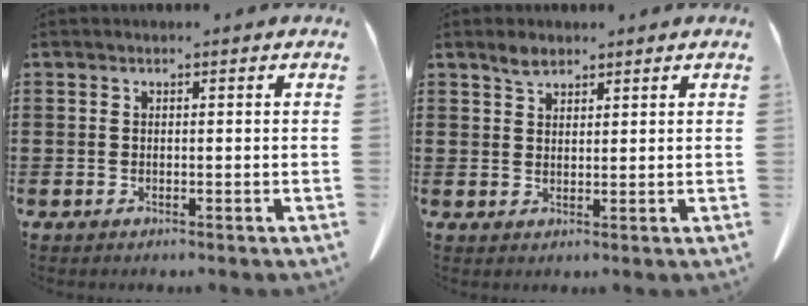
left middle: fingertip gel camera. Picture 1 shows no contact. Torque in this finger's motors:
{"motor_torque": [0.01, 0.04, 0.01, 0.02]}